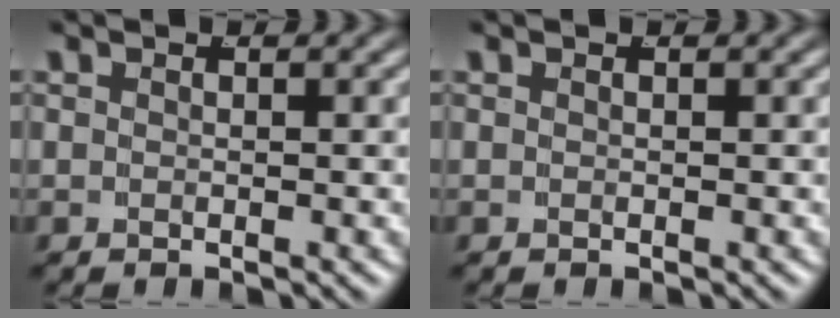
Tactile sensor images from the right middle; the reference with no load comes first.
{"total": 0.0}